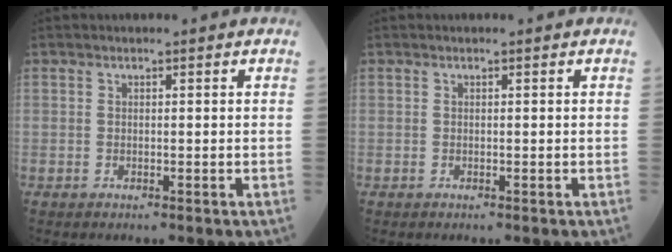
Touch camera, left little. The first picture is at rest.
{"total": 0.0}